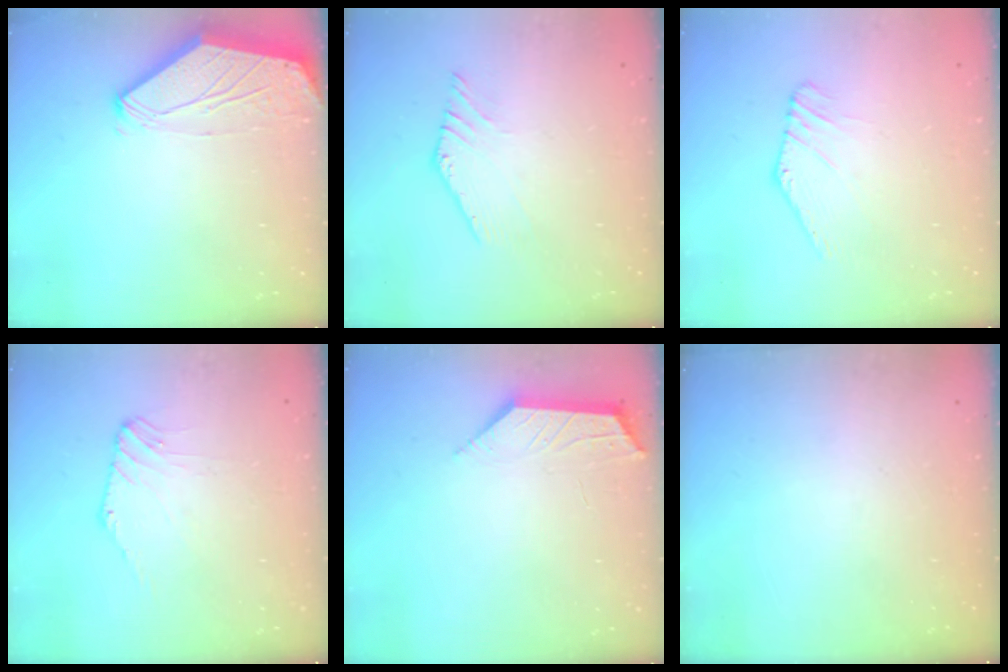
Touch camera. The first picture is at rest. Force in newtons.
{"total": 2.1, "press": 2.1, "slide": 0.2}
{"total": 2.7, "press": 2.7, "slide": 0.1}
{"total": 3.1, "press": 3.1, "slide": 0.6}
{"total": 2.3, "press": 2.3, "slide": 0.5}
{"total": 0.0}